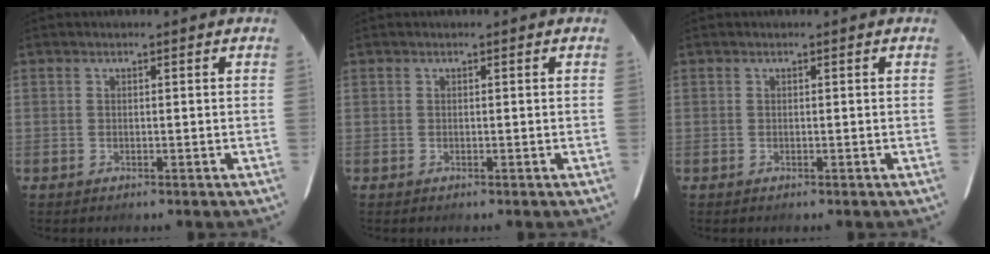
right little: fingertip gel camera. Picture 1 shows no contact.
{"total": 0.0}
{"total": 0.0}